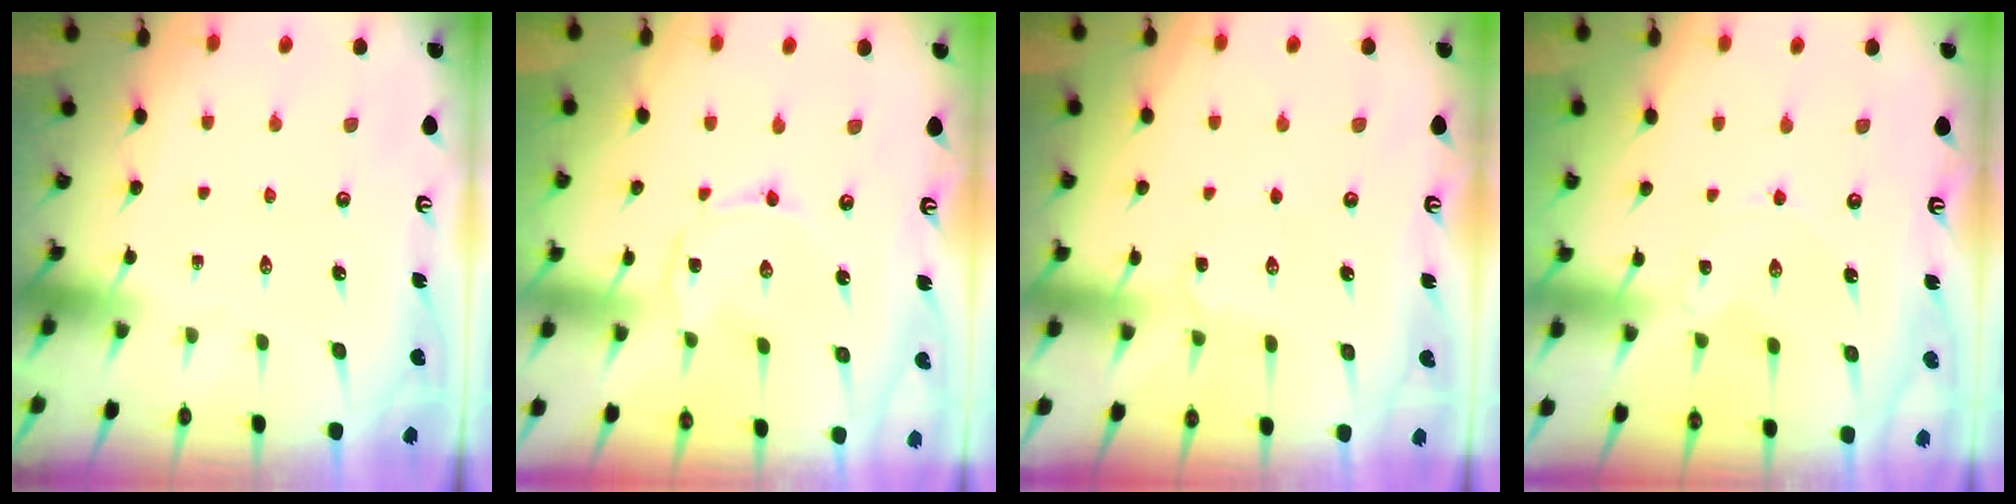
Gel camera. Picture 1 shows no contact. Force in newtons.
{"total": 1.0, "press": 1.0, "slide": 0.2}
{"total": 3.8, "press": 3.8, "slide": 0.6}
{"total": 0.0}